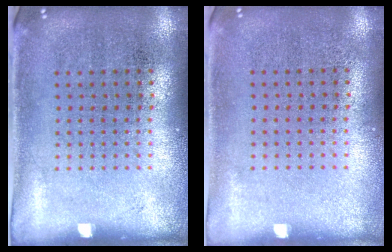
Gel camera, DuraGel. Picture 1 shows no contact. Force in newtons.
{"total": 0.0}